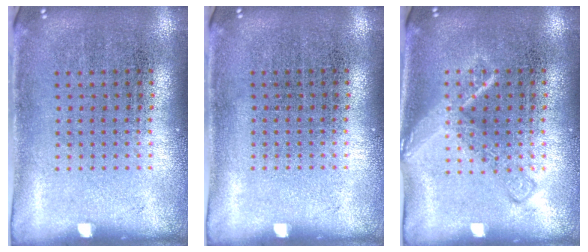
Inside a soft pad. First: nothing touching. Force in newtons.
{"total": 0.0}
{"total": 2.2, "press": 2.2, "slide": 0.3}